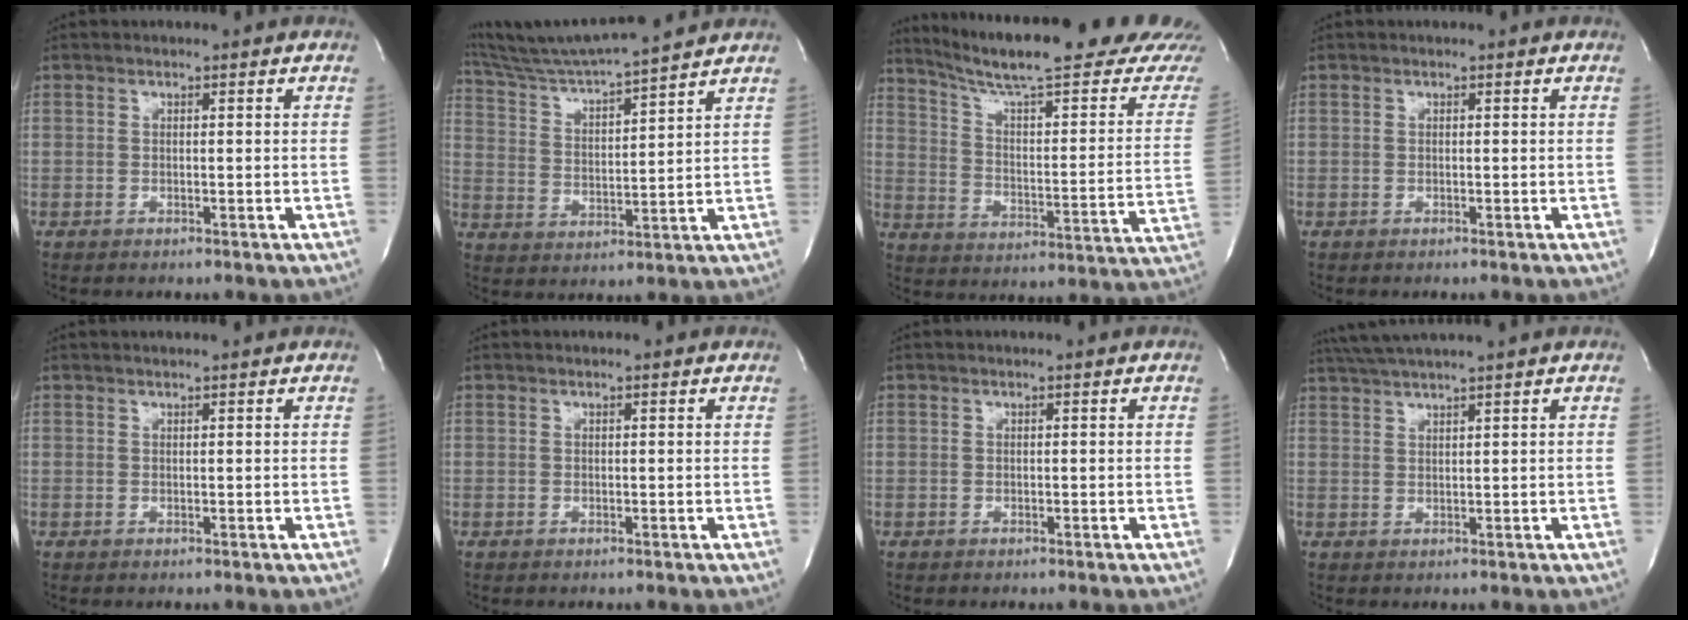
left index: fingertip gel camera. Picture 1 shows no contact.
{"total": 15.2, "force": [13.9, -0.6, 6.0], "torque": [-0.119, 0.012, 0.229]}
{"total": 26.1, "force": [22.7, 0.6, 12.9], "torque": [-0.195, -0.074, 0.306]}
{"total": 0.0}
{"total": 2.0, "force": [1.8, 0.0, 0.9], "torque": [-0.012, 0.017, 0.023]}
{"total": 0.0}
{"total": 0.0}
{"total": 5.8, "force": [5.0, -1.4, 2.6], "torque": [-0.047, 0.019, 0.090]}